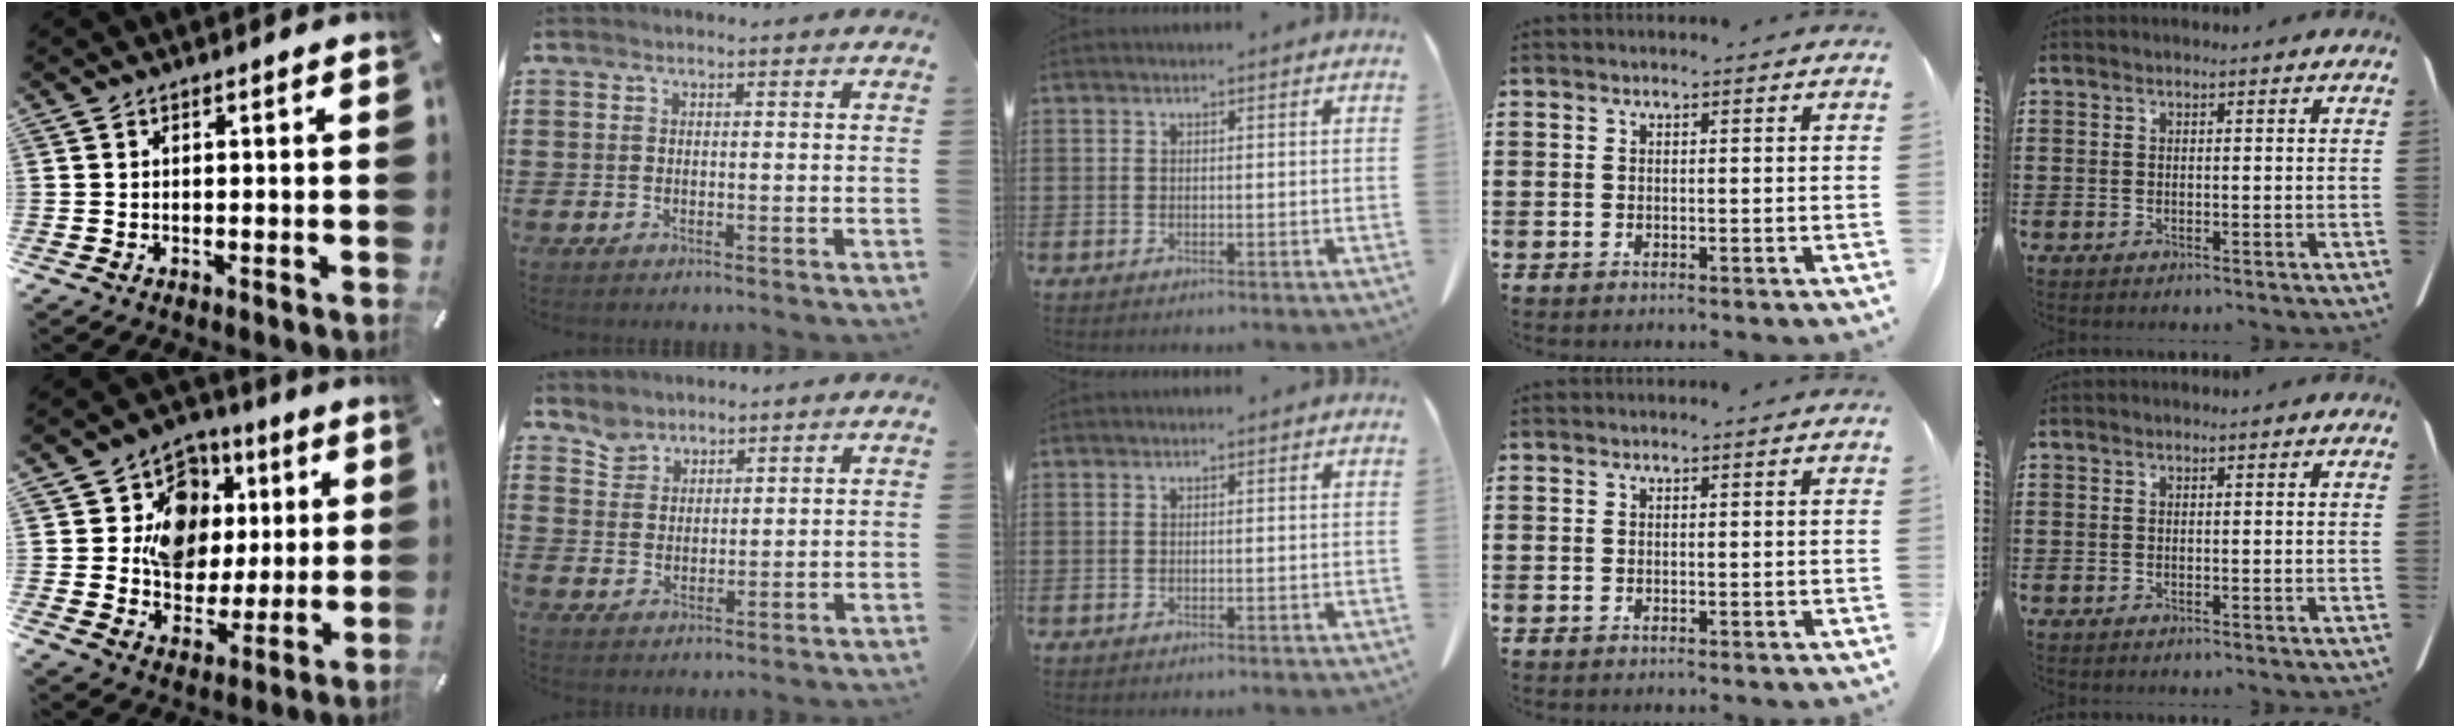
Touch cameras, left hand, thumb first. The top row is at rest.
{"thumb": {"total": 13.1, "force": [1.7, 12.1, 4.7], "torque": [-0.066, -0.004, 0.036]}, "index": {"total": 3.8, "force": [3.4, 1.6, -0.3], "torque": [-0.009, -0.003, 0.067]}}